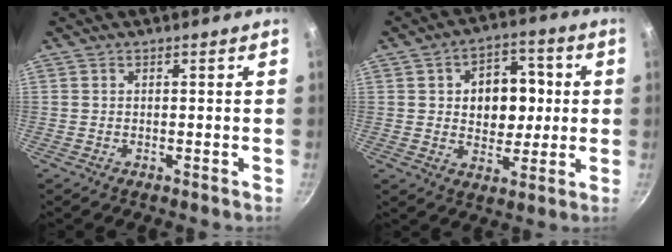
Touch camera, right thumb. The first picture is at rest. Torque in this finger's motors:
{"motor_torque": [0.00, 0.66, 0.04, 0.29, 0.11]}